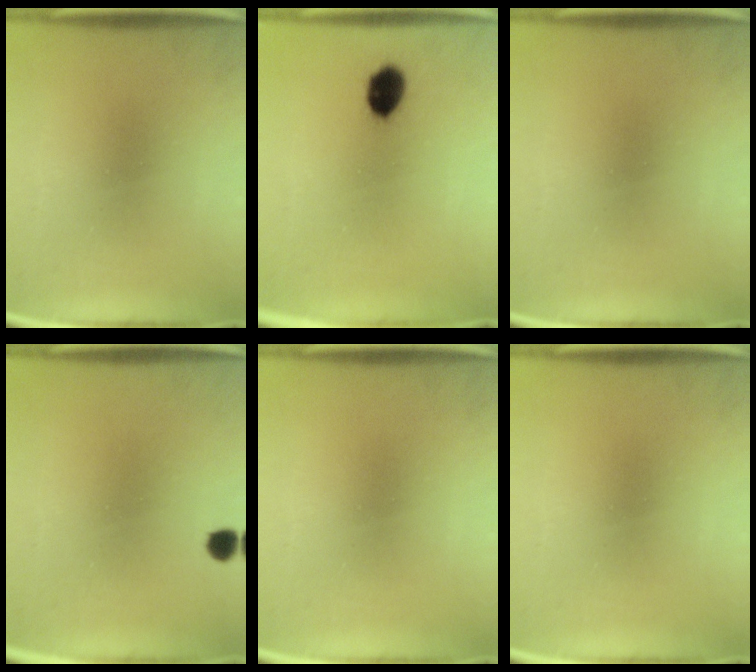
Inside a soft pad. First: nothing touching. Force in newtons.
{"total": 5.9}
{"total": 0.0}
{"total": 2.1}
{"total": 0.0}
{"total": 0.0}